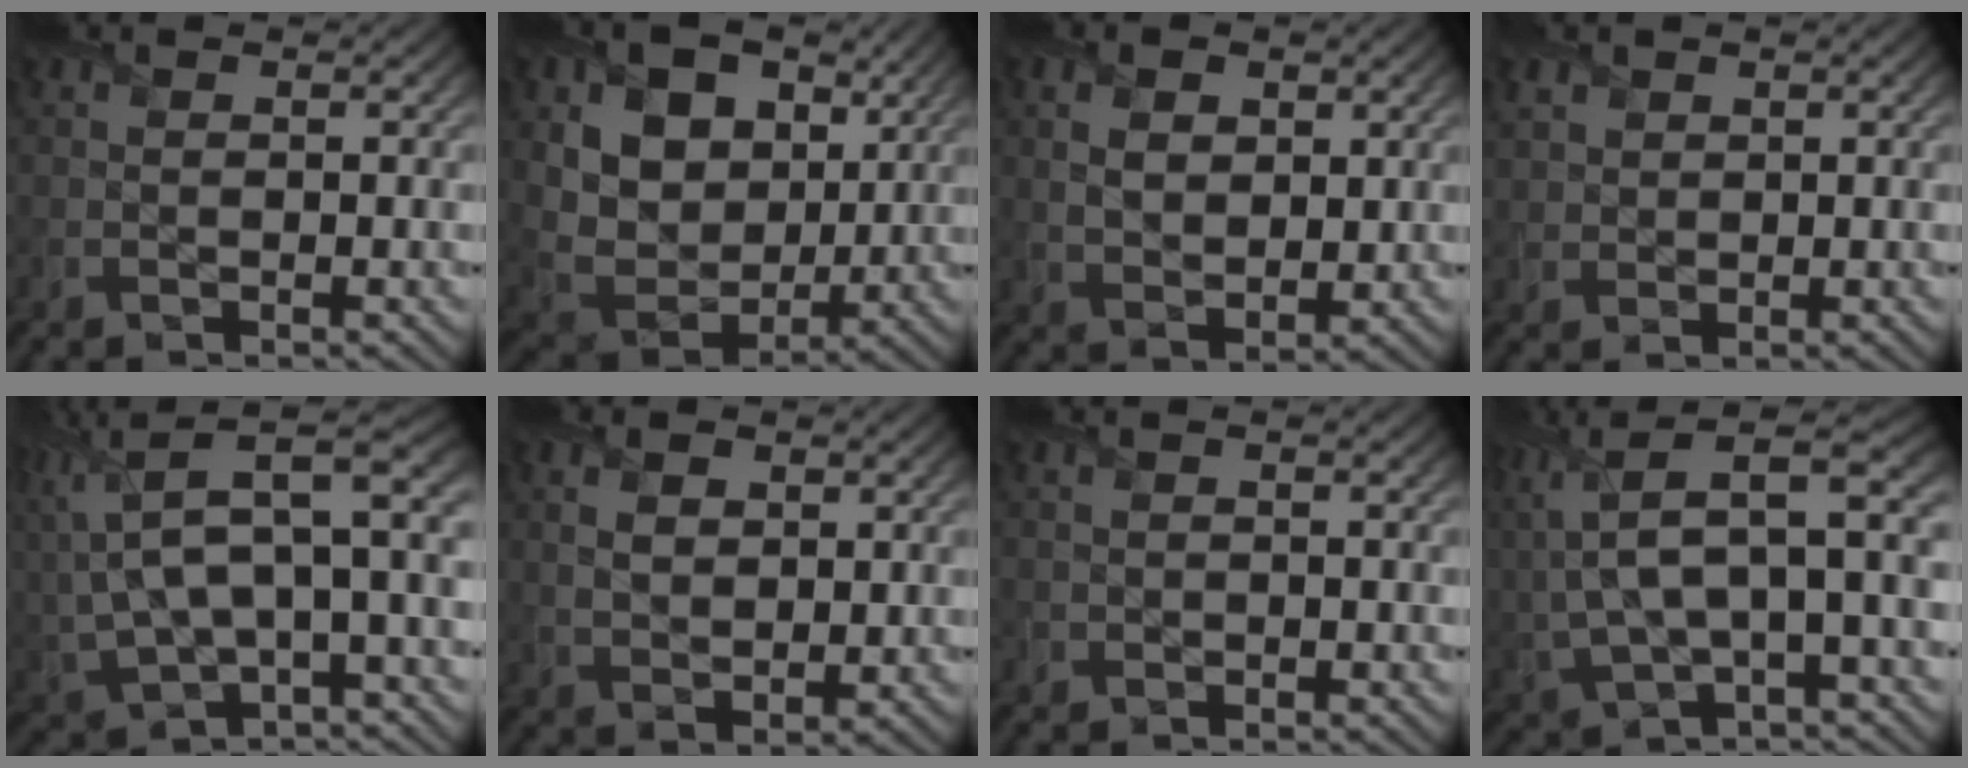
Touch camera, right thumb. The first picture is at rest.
{"total": 11.9, "force": [4.6, 8.6, 6.9], "torque": [-0.178, -0.003, 0.088]}
{"total": 4.9, "force": [1.6, 3.2, 3.3], "torque": [-0.069, -0.006, 0.032]}
{"total": 2.3, "force": [1.5, 1.7, 0.7], "torque": [-0.023, 0.001, 0.033]}
{"total": 14.6, "force": [2.4, 7.0, 12.6], "torque": [-0.292, -0.010, 0.053]}
{"total": 4.0, "force": [1.2, 2.6, 2.8], "torque": [-0.056, -0.007, 0.027]}
{"total": 0.6, "force": [-0.3, 0.5, 0.2], "torque": [-0.003, -0.004, -0.006]}
{"total": 12.1, "force": [1.5, 5.2, 10.8], "torque": [-0.261, -0.006, 0.027]}